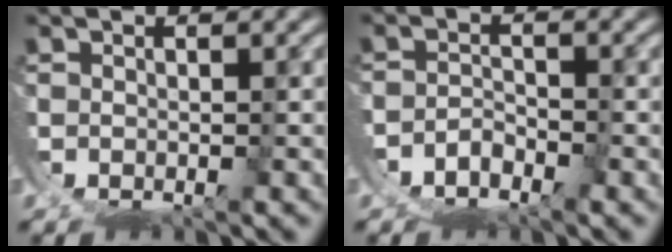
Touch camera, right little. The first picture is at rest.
{"total": 3.5, "force": [-2.6, 2.1, 1.0], "torque": [-0.018, 0.000, -0.052]}